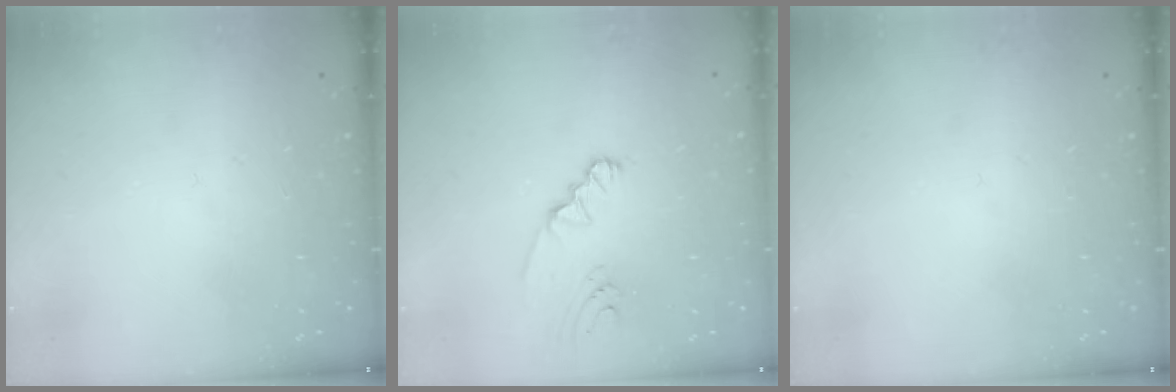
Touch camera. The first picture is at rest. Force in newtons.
{"total": 2.6, "press": 2.1, "slide": 1.5}
{"total": 0.0}